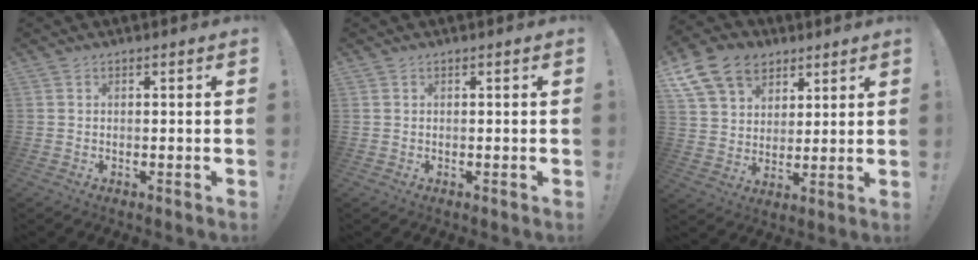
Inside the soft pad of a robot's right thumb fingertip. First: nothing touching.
{"total": 0.0}
{"total": 15.5, "force": [8.4, 11.2, 6.6], "torque": [-0.108, -0.041, 0.165]}